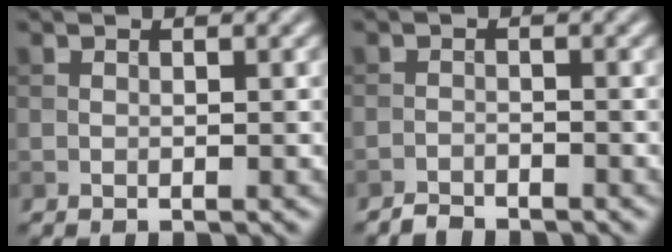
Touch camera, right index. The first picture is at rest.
{"total": 1.4, "force": [-1.4, 0.2, 0.1], "torque": [0.000, 0.003, -0.029]}